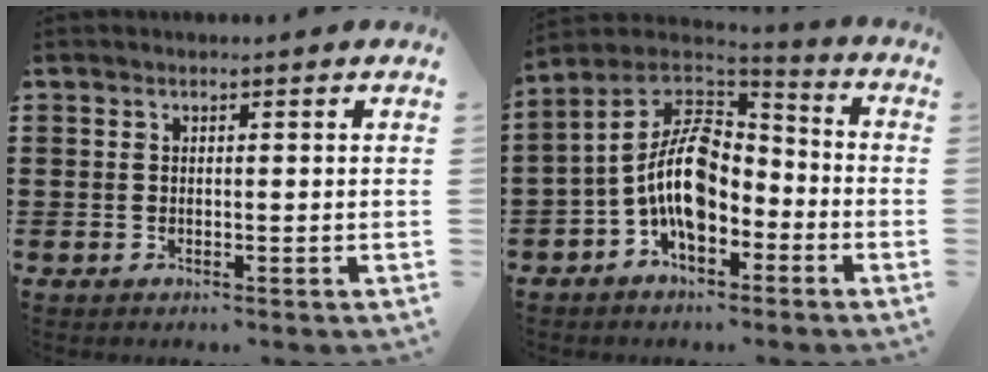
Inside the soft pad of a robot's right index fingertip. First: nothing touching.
{"total": 11.4, "force": [-2.2, 6.3, 9.2], "torque": [-0.215, -0.007, -0.052]}